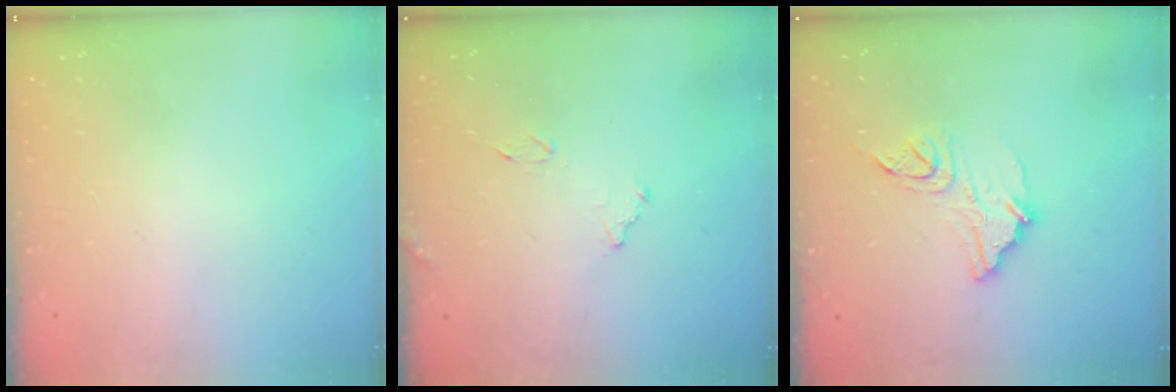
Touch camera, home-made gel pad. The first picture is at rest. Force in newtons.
{"total": 8.8, "press": 8.8, "slide": 0.4}
{"total": 12.9, "press": 12.8, "slide": 1.2}